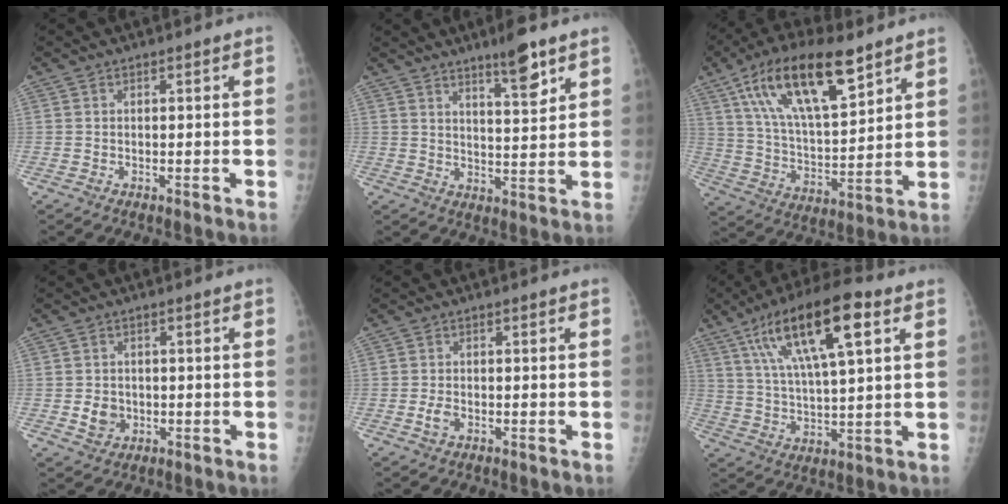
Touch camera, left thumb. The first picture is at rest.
{"total": 7.7, "force": [5.2, 1.3, 5.6], "torque": [-0.078, -0.037, 0.082]}
{"total": 19.7, "force": [10.9, 7.2, 14.8], "torque": [-0.240, -0.033, 0.201]}
{"total": 3.7, "force": [-0.6, 3.2, 1.7], "torque": [-0.017, 0.002, -0.003]}
{"total": 1.9, "force": [-0.7, 1.2, 1.3], "torque": [-0.028, 0.003, -0.014]}
{"total": 18.0, "force": [8.0, 5.2, 15.3], "torque": [-0.261, -0.008, 0.138]}